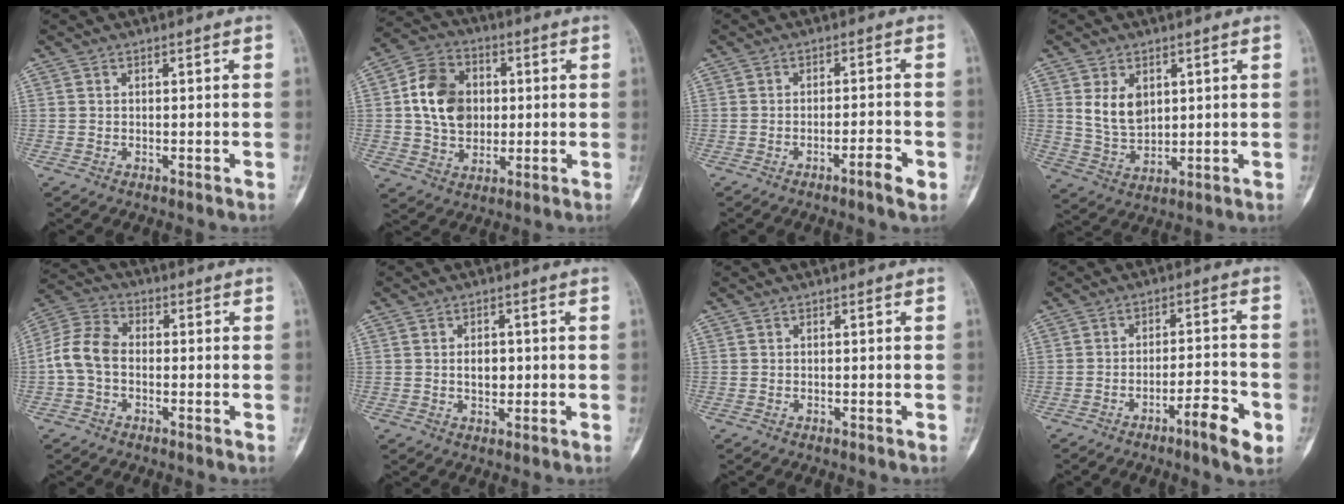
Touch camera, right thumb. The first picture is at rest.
{"total": 12.8, "force": [1.2, 10.2, 7.8], "torque": [-0.112, 0.011, 0.019]}
{"total": 3.8, "force": [-2.0, 0.4, 3.2], "torque": [-0.055, 0.012, -0.034]}
{"total": 7.2, "force": [2.4, 4.8, 4.8], "torque": [-0.069, -0.017, 0.056]}
{"total": 8.2, "force": [-1.1, 5.8, 5.7], "torque": [-0.112, 0.025, -0.034]}
{"total": 3.4, "force": [0.0, 2.3, 2.5], "torque": [-0.028, 0.001, 0.000]}
{"total": 0.0}
{"total": 7.4, "force": [-3.8, 1.3, 6.3], "torque": [-0.093, 0.024, -0.058]}